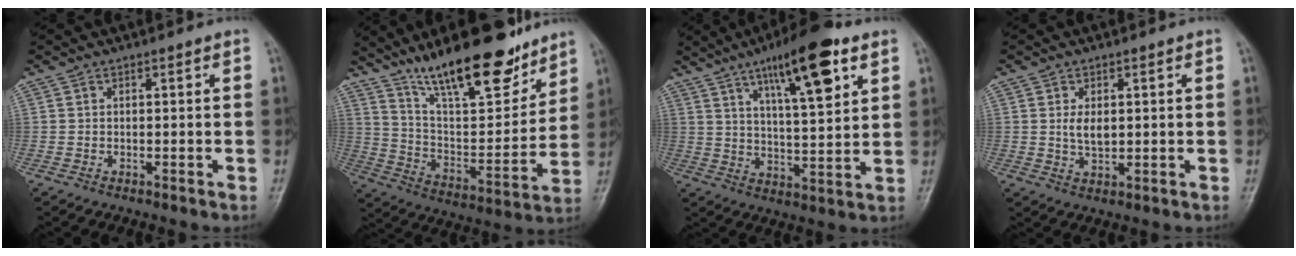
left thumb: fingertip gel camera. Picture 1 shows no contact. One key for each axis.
{"total": 21.7, "fx": 15.9, "fy": 6.8, "fz": 13.2, "tx": -0.168, "ty": -0.084, "tz": 0.273}
{"total": 16.3, "fx": 8.4, "fy": 4.3, "fz": 13.3, "tx": -0.189, "ty": -0.032, "tz": 0.134}
{"total": 3.8, "fx": 0.7, "fy": 2.1, "fz": 3.1, "tx": -0.049, "ty": -0.009, "tz": 0.016}